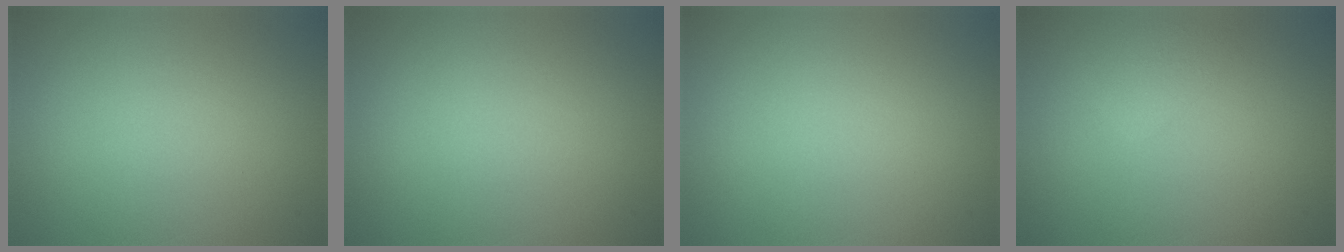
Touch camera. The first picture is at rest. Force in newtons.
{"total": 0.0}
{"total": 0.0}
{"total": 1.3, "press": 1.3, "slide": 0.1}